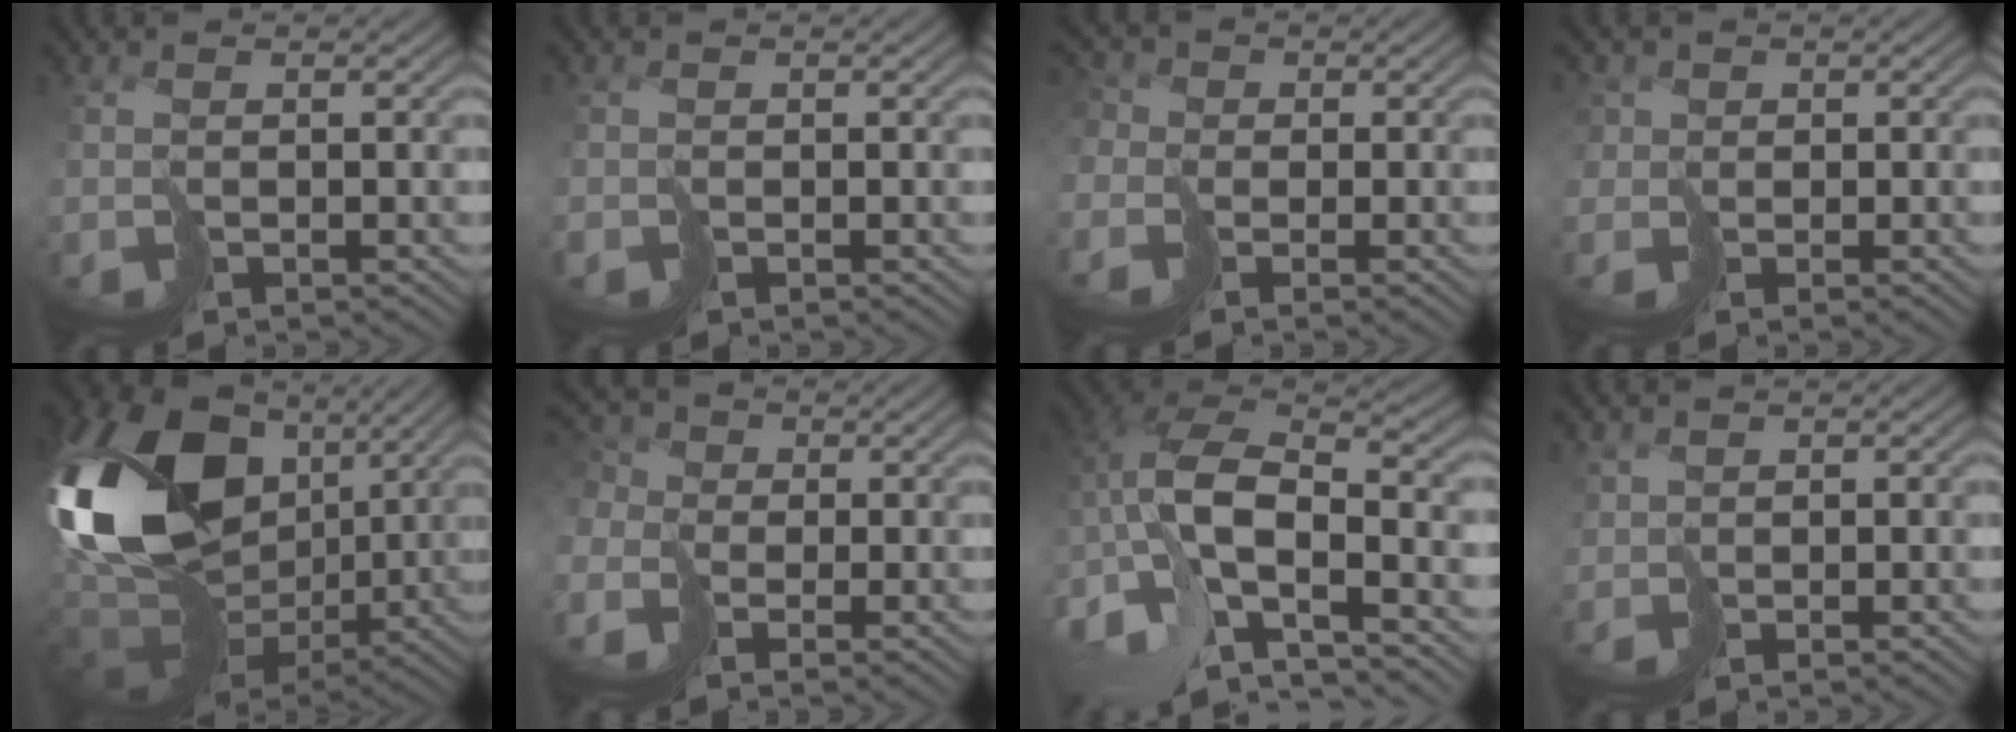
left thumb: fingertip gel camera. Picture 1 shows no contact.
{"total": 0.7, "force": [-0.6, 0.3, -0.2], "torque": [0.009, -0.004, -0.013]}
{"total": 4.3, "force": [-0.5, 3.8, 1.9], "torque": [-0.061, 0.012, -0.028]}
{"total": 2.8, "force": [0.7, 2.7, 0.4], "torque": [-0.025, 0.009, -0.005]}
{"total": 20.2, "force": [2.0, 13.4, 15.0], "torque": [-0.337, -0.013, 0.052]}
{"total": 6.5, "force": [-1.9, 5.1, 3.5], "torque": [-0.107, 0.000, -0.036]}
{"total": 13.2, "force": [-5.0, 6.2, 10.5], "torque": [-0.258, -0.009, -0.081]}
{"total": 1.0, "force": [0.6, 0.7, -0.4], "torque": [0.002, -0.004, 0.007]}